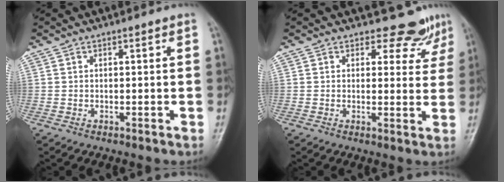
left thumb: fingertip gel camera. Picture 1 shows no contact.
{"total": 5.9, "force": [5.1, 3.1, 0.4], "torque": [0.028, -0.036, 0.047]}